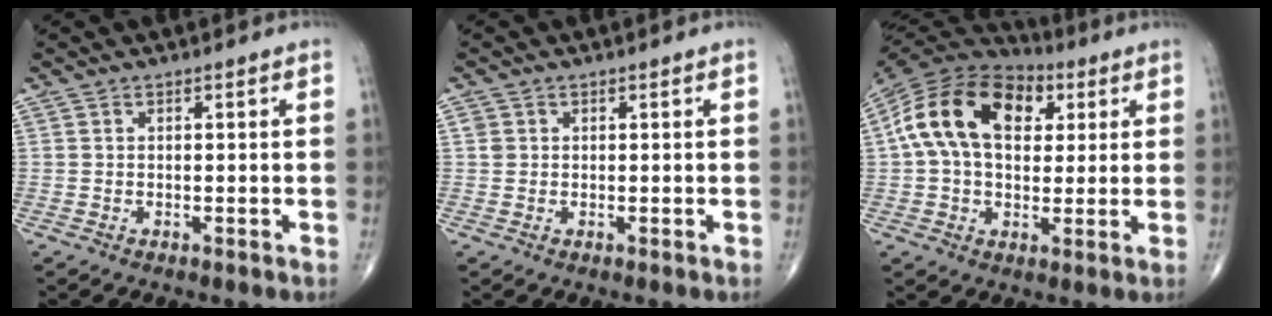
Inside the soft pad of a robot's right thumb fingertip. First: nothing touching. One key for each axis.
{"total": 1.3, "fx": 0.3, "fy": 1.2, "fz": 0.3, "tx": 0.000, "ty": 0.001, "tz": 0.005}
{"total": 20.0, "fx": 5.0, "fy": 12.9, "fz": 14.4, "tx": -0.251, "ty": 0.023, "tz": 0.077}